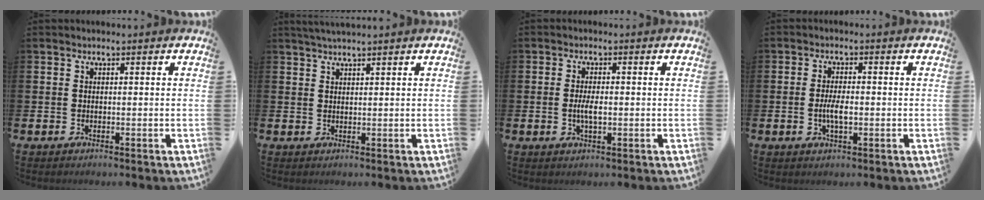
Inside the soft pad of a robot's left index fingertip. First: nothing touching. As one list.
[{"total": 1.8, "force": [1.7, -0.2, 0.6], "torque": [-0.017, 0.000, 0.032]}, {"total": 2.8, "force": [-0.2, 1.1, 2.6], "torque": [-0.042, -0.003, -0.006]}, {"total": 3.3, "force": [-0.5, 1.3, 3.0], "torque": [-0.042, -0.002, -0.013]}]